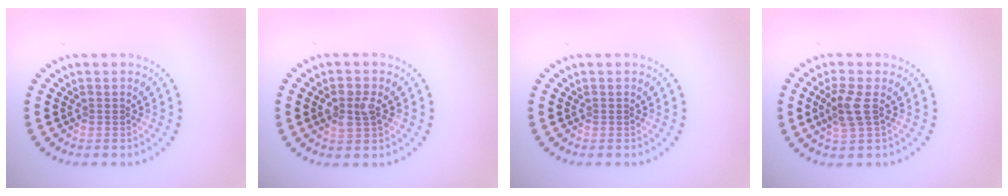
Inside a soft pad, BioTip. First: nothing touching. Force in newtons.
{"total": 2.3, "press": 2.3, "slide": 0.2}
{"total": 0.0}
{"total": 2.6, "press": 2.4, "slide": 1.2}